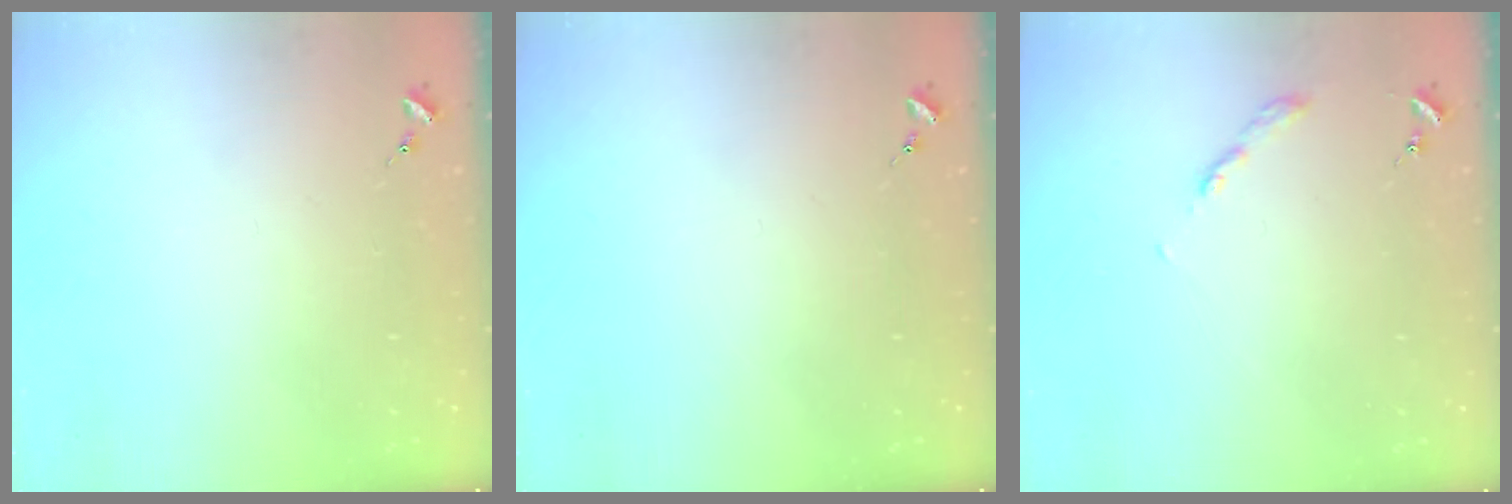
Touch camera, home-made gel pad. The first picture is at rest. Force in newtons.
{"total": 0.0}
{"total": 2.7, "press": 2.6, "slide": 0.3}